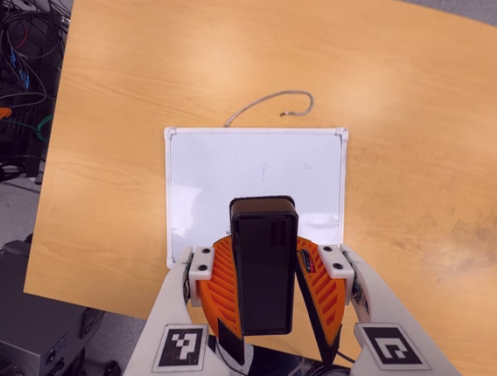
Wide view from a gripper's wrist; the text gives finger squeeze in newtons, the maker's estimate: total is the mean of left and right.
{"total": 7.9, "left": 8.3, "right": 7.5}